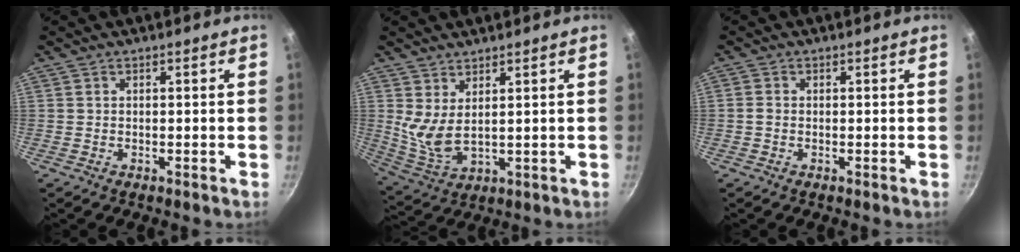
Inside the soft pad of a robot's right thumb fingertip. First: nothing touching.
{"total": 6.5, "force": [3.1, 2.5, 5.1], "torque": [-0.096, -0.037, 0.070]}
{"total": 1.0, "force": [-0.3, 0.8, 0.6], "torque": [-0.015, 0.004, -0.007]}